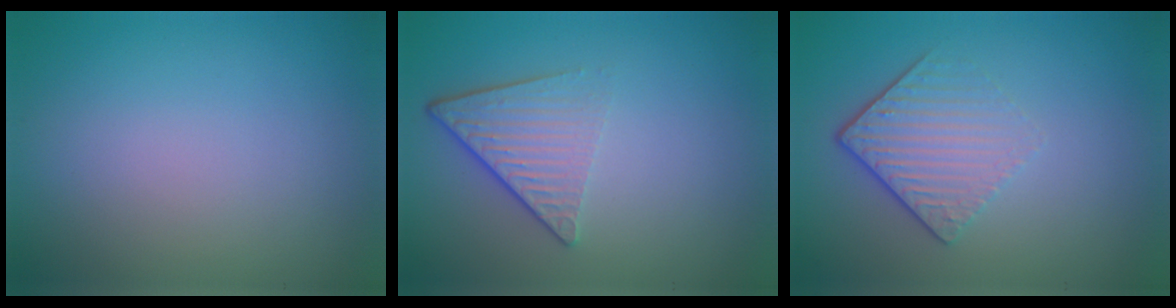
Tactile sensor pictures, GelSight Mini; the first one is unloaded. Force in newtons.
{"total": 4.5, "press": 2.9, "slide": 3.4}
{"total": 4.3, "press": 2.8, "slide": 3.3}